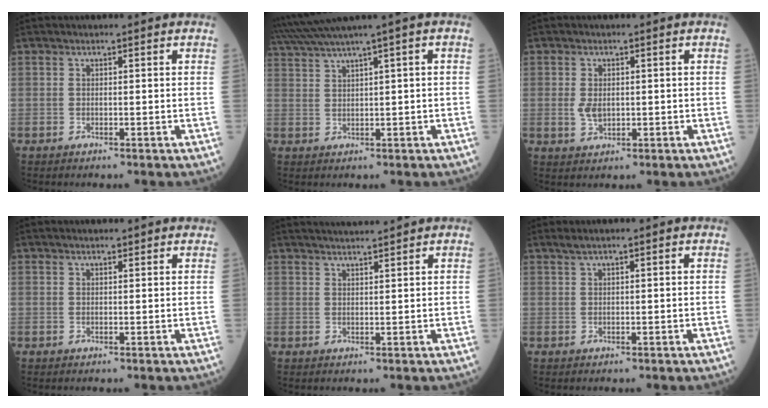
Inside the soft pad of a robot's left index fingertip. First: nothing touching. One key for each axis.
{"total": 5.3, "fx": 4.0, "fy": -1.7, "fz": 3.2, "tx": -0.076, "ty": 0.016, "tz": 0.088}
{"total": 2.7, "fx": 0.0, "fy": 1.9, "fz": 2.0, "tx": -0.043, "ty": -0.002, "tz": 0.010}
{"total": 3.6, "fx": 3.3, "fy": 0.9, "fz": 1.2, "tx": -0.014, "ty": 0.029, "tz": 0.045}
{"total": 5.3, "fx": 5.0, "fy": -0.7, "fz": 1.6, "tx": -0.027, "ty": 0.022, "tz": 0.083}
{"total": 1.9, "fx": 1.6, "fy": 0.0, "fz": 1.1, "tx": -0.022, "ty": 0.023, "tz": 0.034}